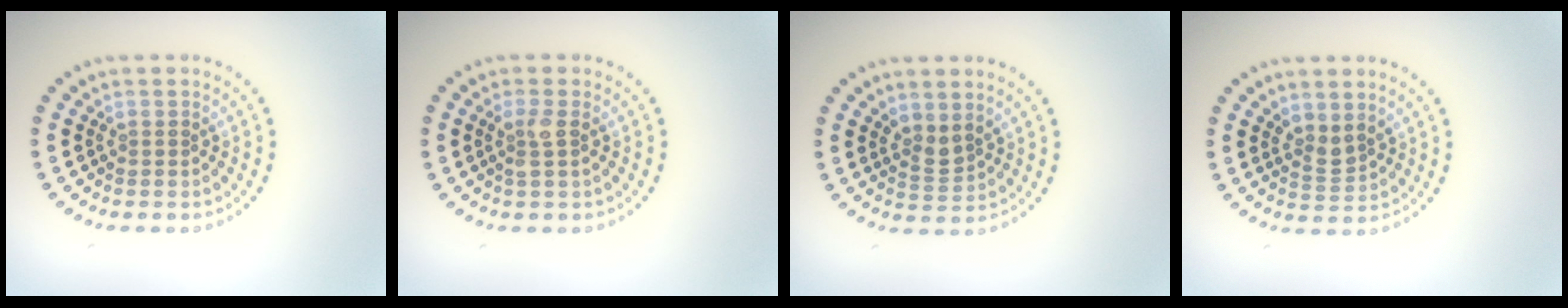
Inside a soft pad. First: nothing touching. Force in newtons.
{"total": 1.6, "press": 1.4, "slide": 0.9}
{"total": 1.8, "press": 1.4, "slide": 1.1}
{"total": 1.8, "press": 1.4, "slide": 1.2}